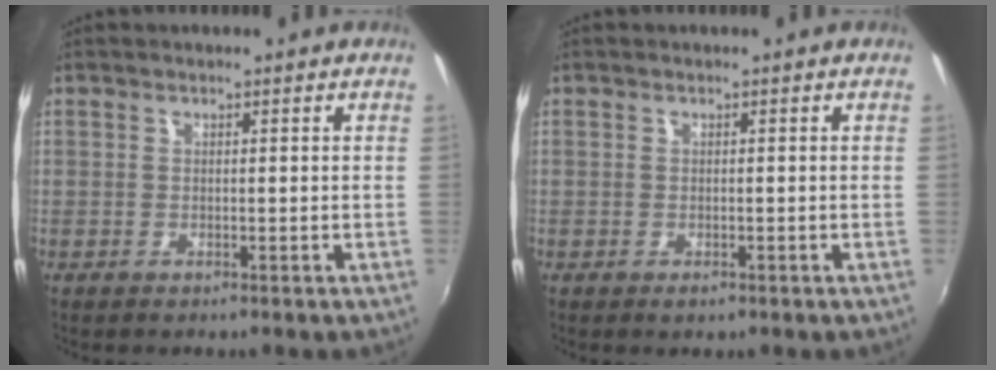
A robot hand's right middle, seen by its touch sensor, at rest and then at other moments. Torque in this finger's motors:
{"motor_torque": [-0.10, -0.30, -0.04, 0.00]}